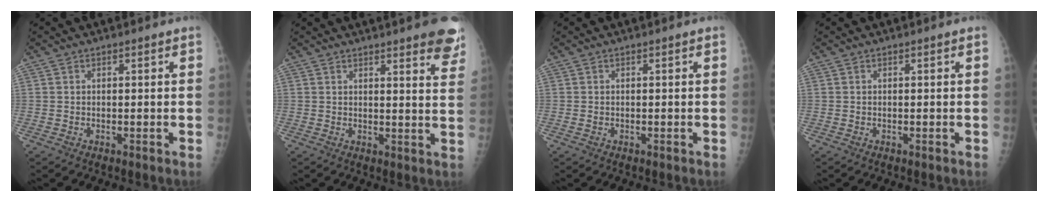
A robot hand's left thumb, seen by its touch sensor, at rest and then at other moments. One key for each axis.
{"total": 9.7, "fx": 7.2, "fy": 1.8, "fz": 6.2, "tx": -0.047, "ty": -0.031, "tz": 0.070}
{"total": 0.6, "fx": -0.2, "fy": 0.5, "fz": 0.2, "tx": -0.006, "ty": 0.008, "tz": 0.000}
{"total": 0.0}